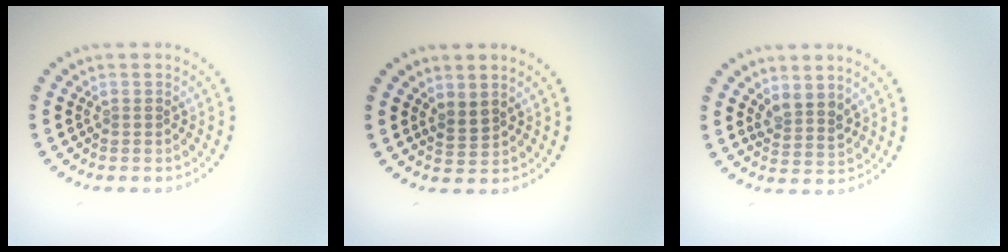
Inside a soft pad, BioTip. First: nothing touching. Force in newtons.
{"total": 1.5, "press": 1.1, "slide": 0.9}
{"total": 2.3, "press": 1.8, "slide": 1.3}